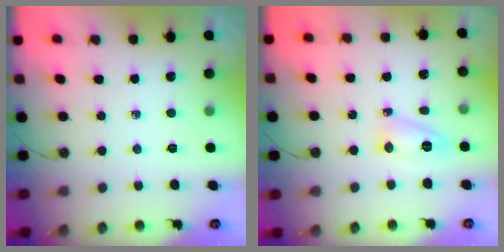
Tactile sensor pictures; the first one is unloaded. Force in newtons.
{"total": 7.6, "press": 7.6, "slide": 0.7}